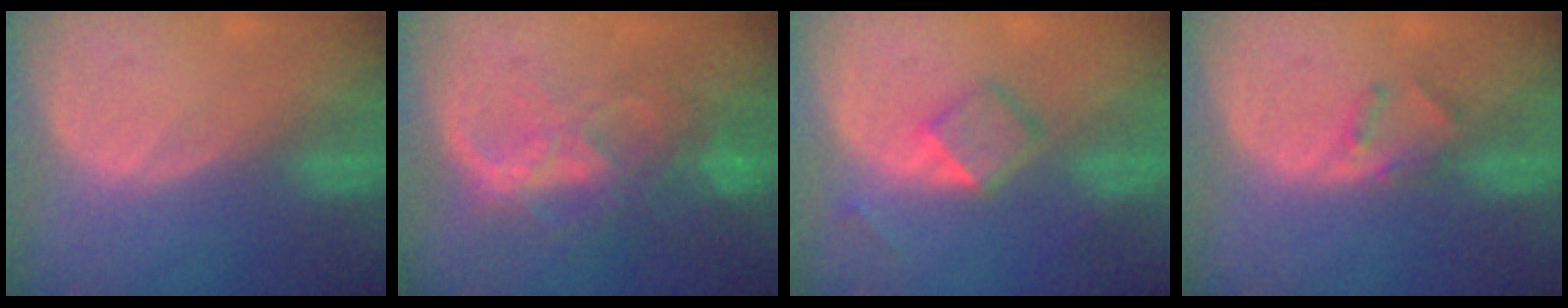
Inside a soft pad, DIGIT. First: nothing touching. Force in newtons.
{"total": 8.9, "press": 7.5, "slide": 4.8}
{"total": 4.3, "press": 4.3, "slide": 0.6}
{"total": 2.5, "press": 2.3, "slide": 1.0}